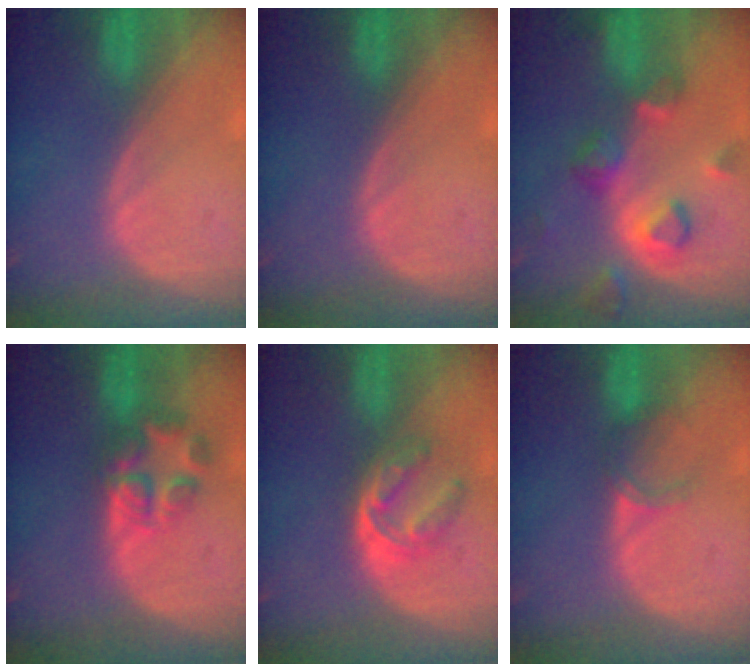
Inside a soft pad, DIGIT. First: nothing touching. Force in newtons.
{"total": 0.0}
{"total": 8.0, "press": 7.2, "slide": 3.5}
{"total": 5.6, "press": 5.5, "slide": 1.1}
{"total": 5.8, "press": 5.0, "slide": 3.0}
{"total": 2.9, "press": 2.5, "slide": 1.5}